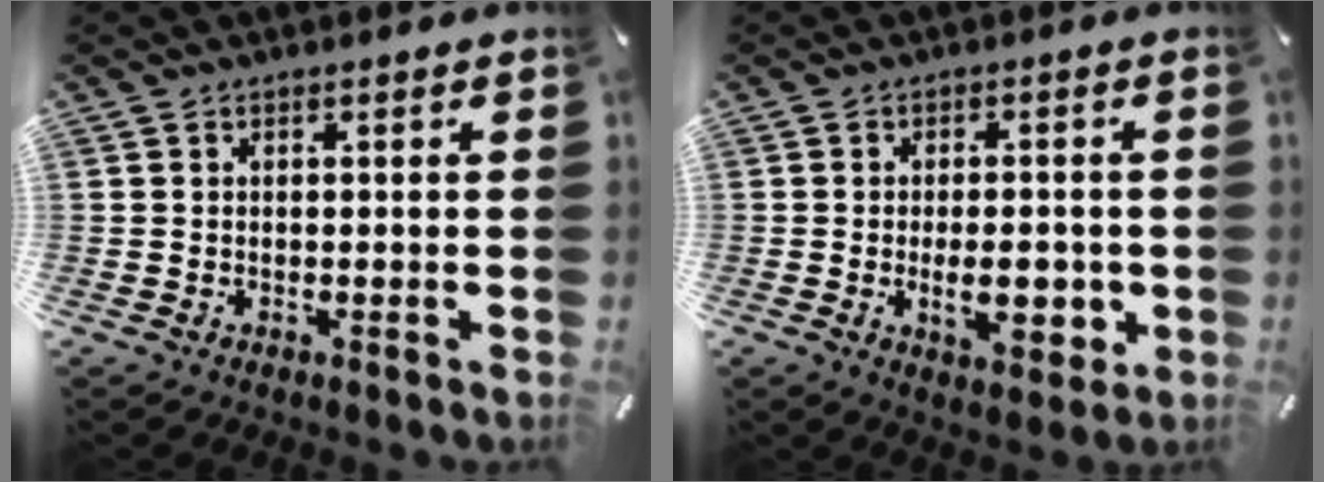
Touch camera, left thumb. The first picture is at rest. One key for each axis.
{"total": 9.0, "fx": -1.7, "fy": 4.5, "fz": 7.6, "tx": -0.119, "ty": -0.007, "tz": -0.029}